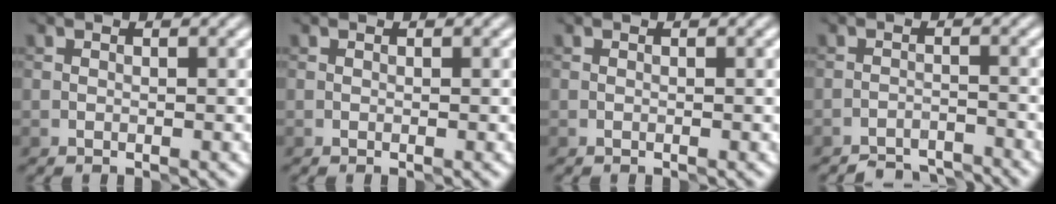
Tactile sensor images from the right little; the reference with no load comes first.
{"total": 0.0}
{"total": 0.0}
{"total": 3.7, "force": [-3.6, 0.6, 0.5], "torque": [-0.004, -0.003, -0.064]}